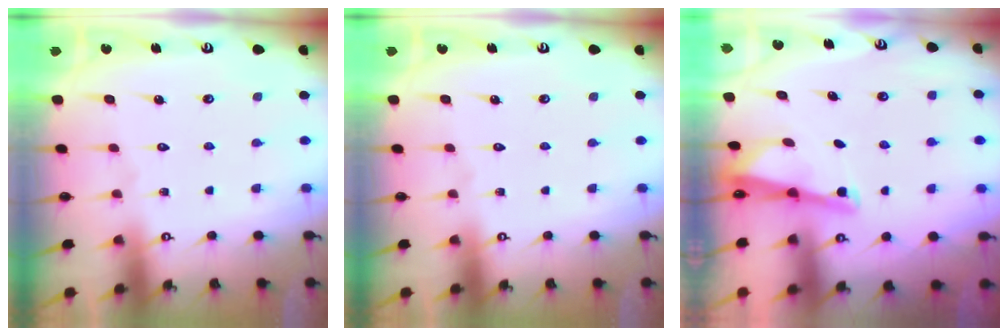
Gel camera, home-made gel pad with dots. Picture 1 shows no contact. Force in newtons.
{"total": 0.0}
{"total": 3.5, "press": 3.5, "slide": 0.5}